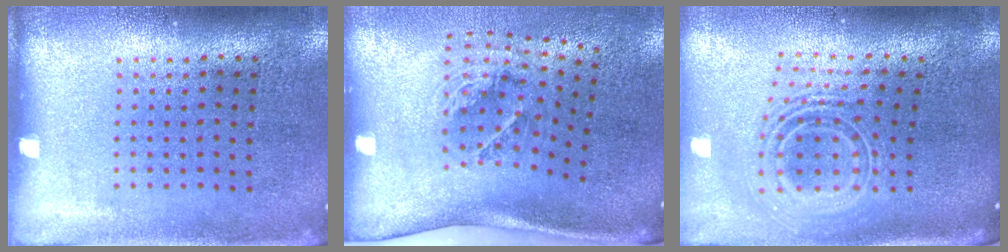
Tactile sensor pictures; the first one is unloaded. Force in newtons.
{"total": 2.1, "press": 1.3, "slide": 1.6}
{"total": 2.7, "press": 1.8, "slide": 1.9}